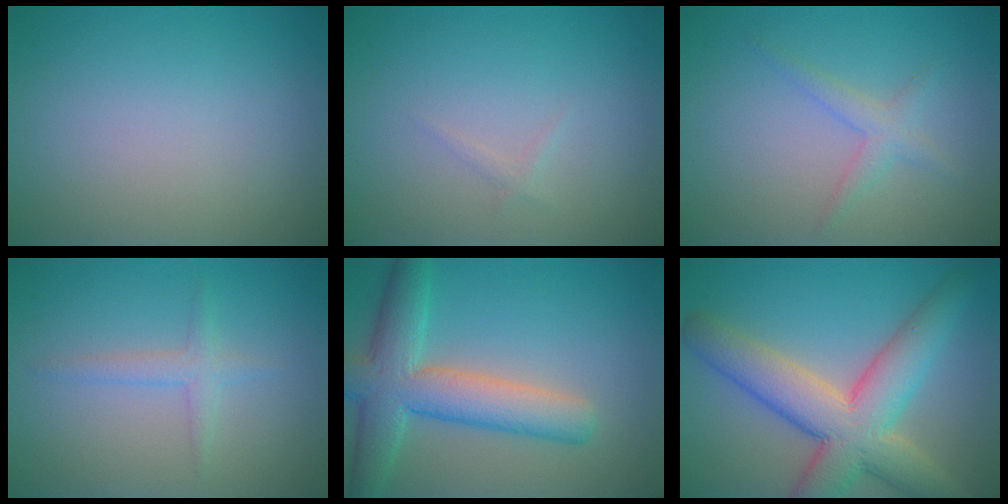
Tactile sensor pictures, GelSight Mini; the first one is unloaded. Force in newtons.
{"total": 0.6, "press": 0.6, "slide": 0.1}
{"total": 1.8, "press": 1.8, "slide": 0.0}
{"total": 1.6, "press": 1.6, "slide": 0.1}
{"total": 7.1, "press": 7.1, "slide": 0.5}
{"total": 9.0, "press": 8.9, "slide": 0.8}